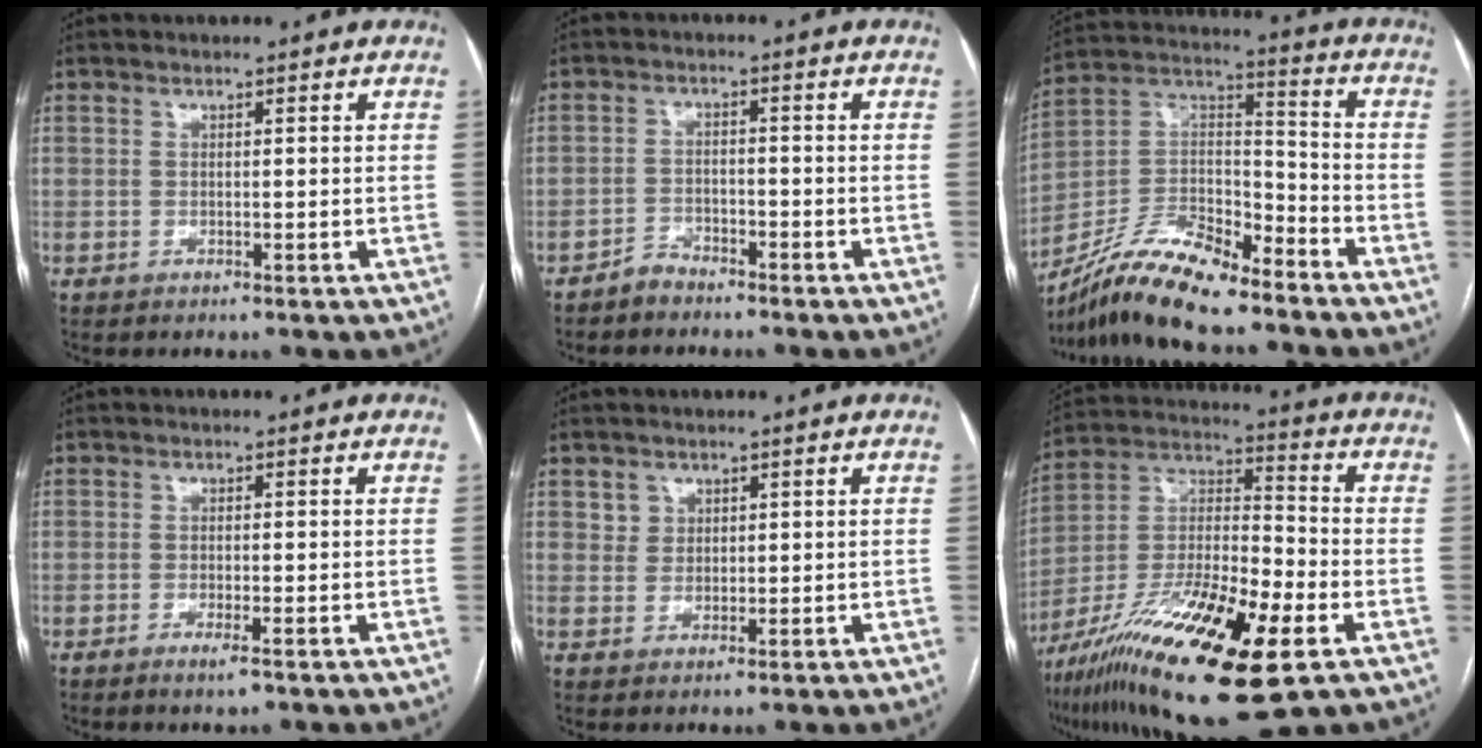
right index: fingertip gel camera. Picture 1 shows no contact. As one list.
[{"total": 2.5, "force": [-2.3, 1.0, 0.0], "torque": [0.000, 0.003, -0.042]}, {"total": 15.5, "force": [-13.3, 3.3, 7.2], "torque": [-0.132, 0.023, -0.244]}, {"total": 2.3, "force": [-1.5, 0.3, 1.7], "torque": [-0.030, -0.002, -0.023]}, {"total": 2.0, "force": [1.0, 1.8, 0.0], "torque": [0.009, 0.001, 0.012]}, {"total": 23.8, "force": [-12.4, 4.6, 19.8], "torque": [-0.374, -0.024, -0.212]}]